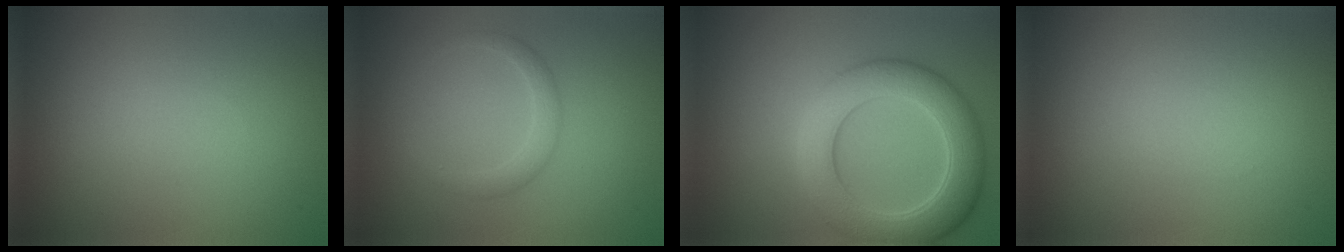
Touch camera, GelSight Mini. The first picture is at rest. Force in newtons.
{"total": 1.7, "press": 1.7, "slide": 0.2}
{"total": 6.9, "press": 6.9, "slide": 0.2}
{"total": 0.0}